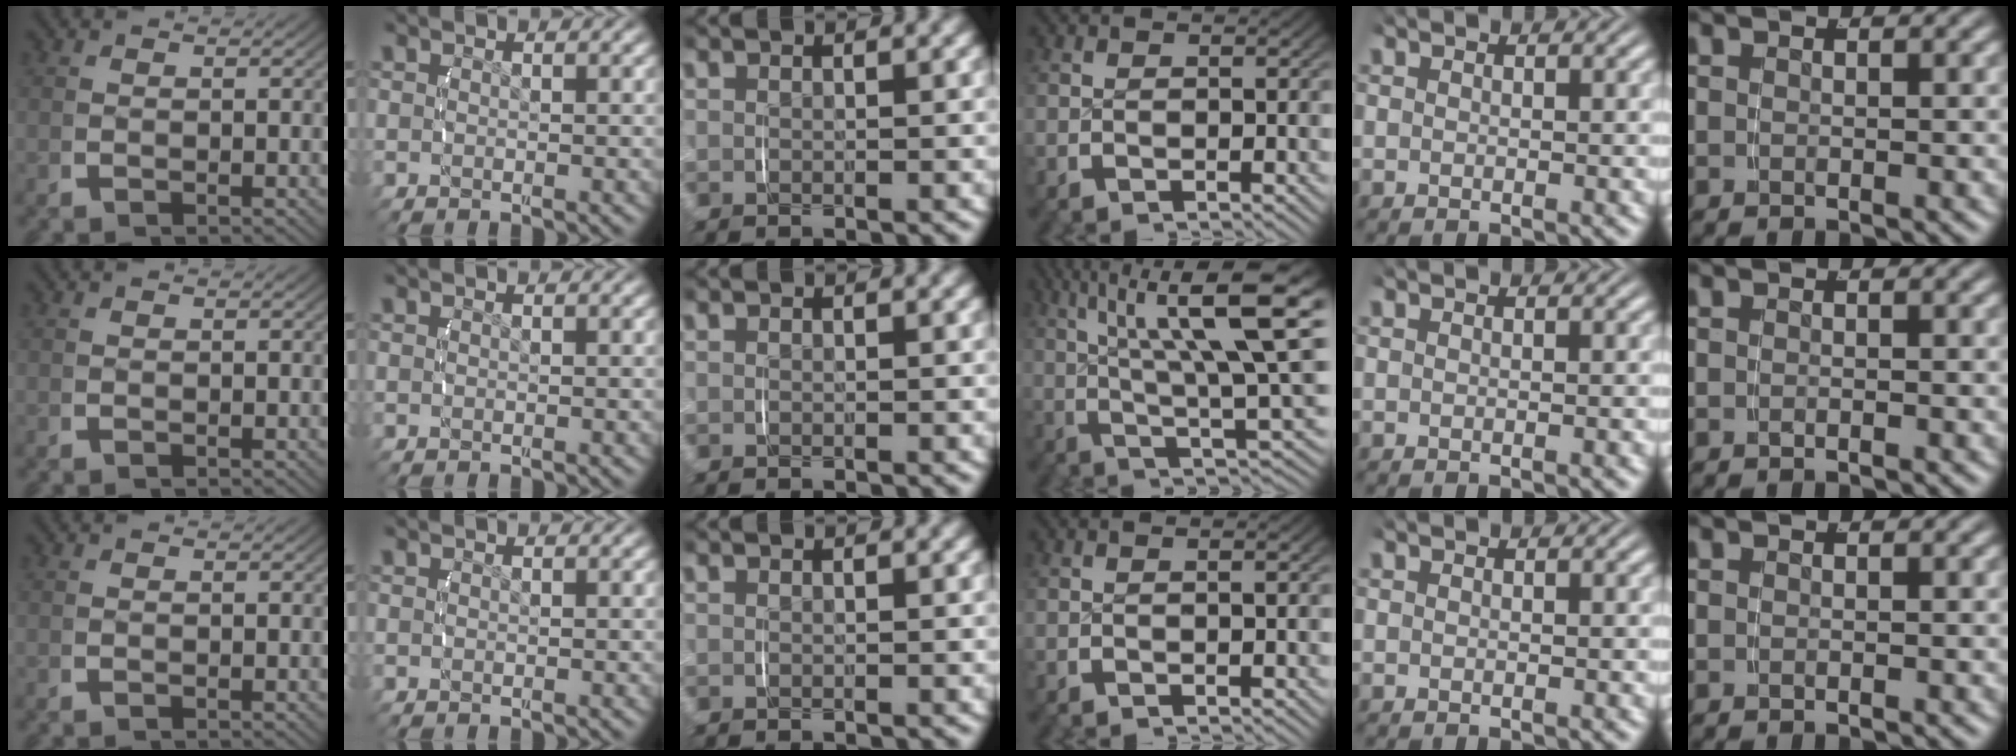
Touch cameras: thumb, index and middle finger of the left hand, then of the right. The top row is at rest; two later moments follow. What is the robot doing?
{"motion": "lift_and_place", "object": "measuring cup"}